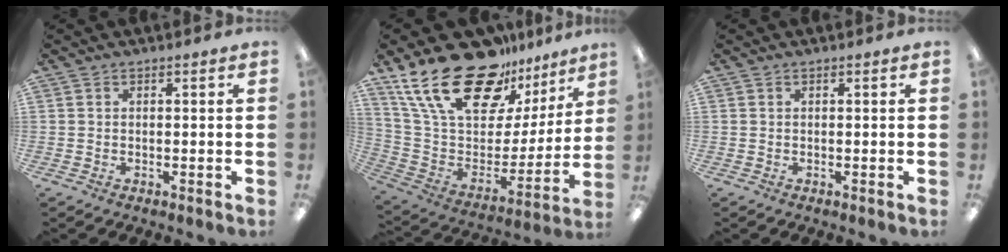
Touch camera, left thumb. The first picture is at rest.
{"total": 26.4, "force": [18.4, 12.4, 14.4], "torque": [-0.259, -0.114, 0.330]}
{"total": 0.0}